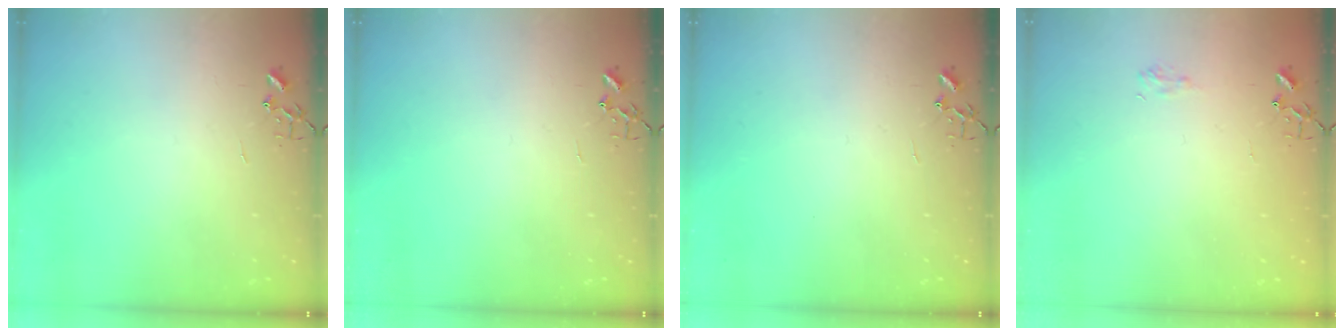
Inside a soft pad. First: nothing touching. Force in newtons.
{"total": 0.0}
{"total": 0.0}
{"total": 6.9, "press": 6.8, "slide": 0.8}